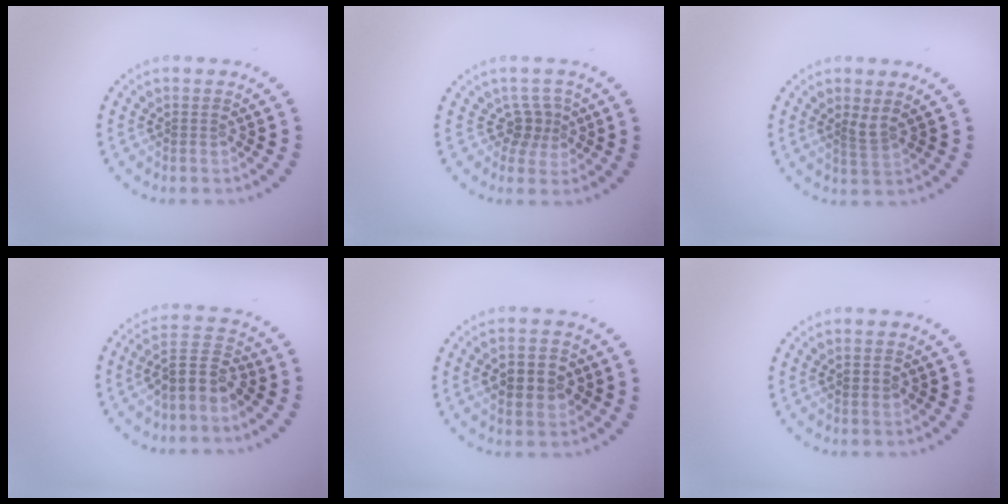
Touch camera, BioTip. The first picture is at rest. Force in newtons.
{"total": 2.3, "press": 1.7, "slide": 1.6}
{"total": 1.4, "press": 1.0, "slide": 0.9}
{"total": 3.8, "press": 3.3, "slide": 1.8}
{"total": 4.5, "press": 4.5, "slide": 0.1}
{"total": 1.5, "press": 1.5, "slide": 0.1}